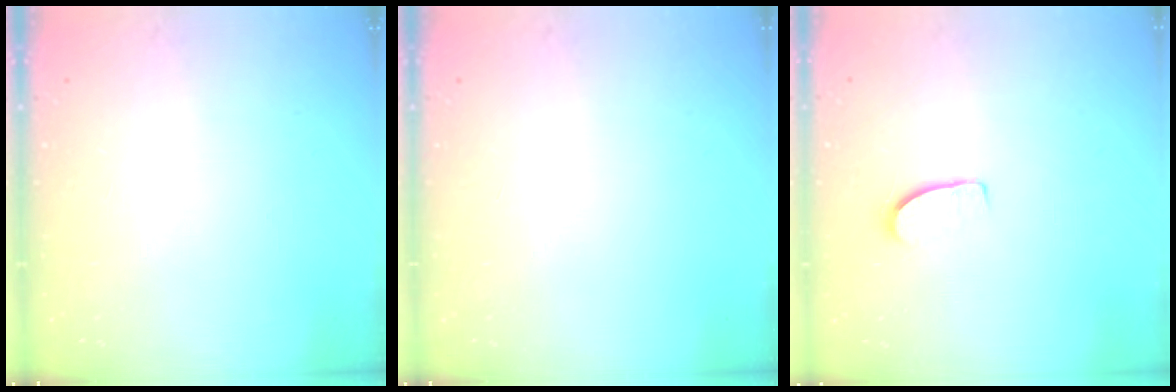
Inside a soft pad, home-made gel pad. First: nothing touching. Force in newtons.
{"total": 0.0}
{"total": 6.6, "press": 6.5, "slide": 0.4}